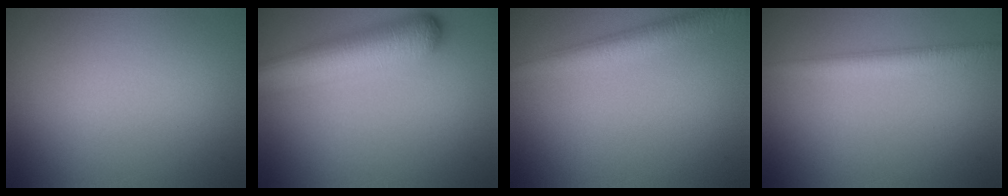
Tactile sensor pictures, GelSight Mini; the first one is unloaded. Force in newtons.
{"total": 7.0, "press": 7.0, "slide": 0.4}
{"total": 3.9, "press": 3.9, "slide": 0.1}
{"total": 2.7, "press": 2.7, "slide": 0.1}